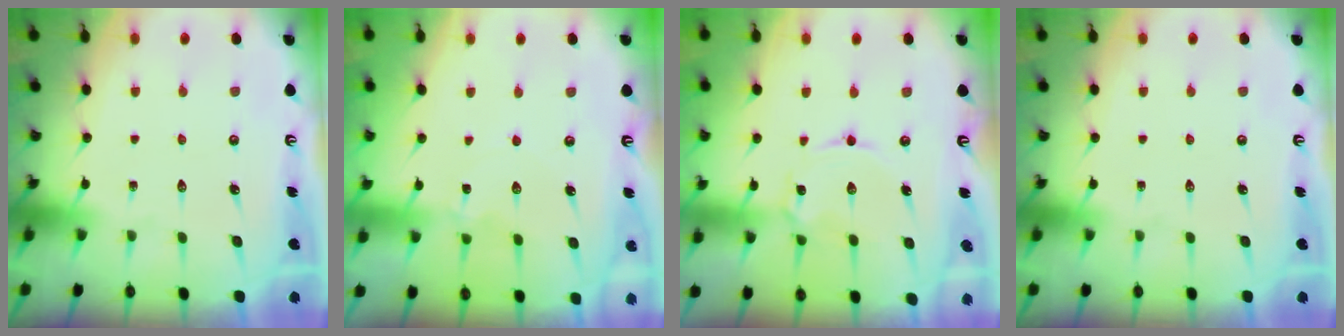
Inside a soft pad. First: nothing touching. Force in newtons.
{"total": 0.8, "press": 0.7, "slide": 0.3}
{"total": 2.6, "press": 2.5, "slide": 0.3}
{"total": 0.0}